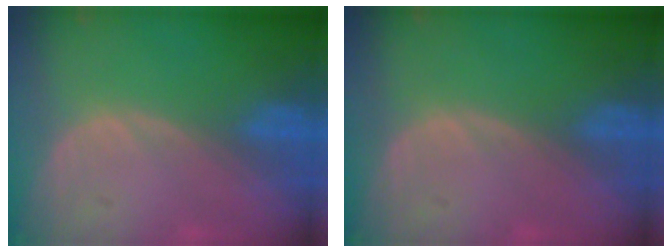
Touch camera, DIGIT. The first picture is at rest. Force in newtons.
{"total": 0.0}